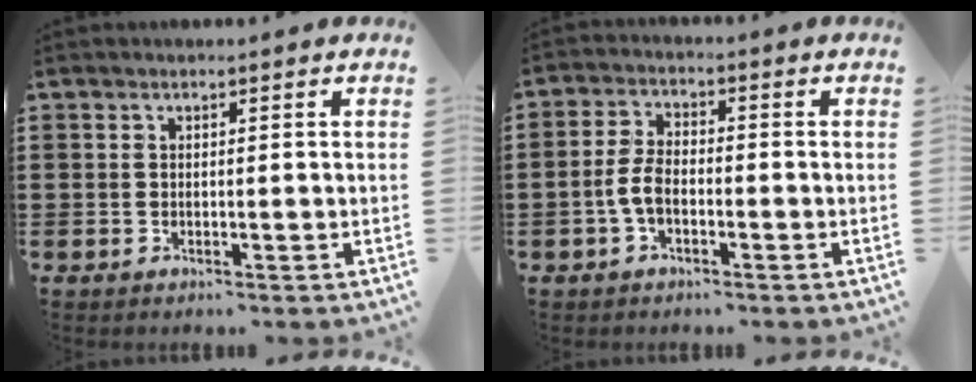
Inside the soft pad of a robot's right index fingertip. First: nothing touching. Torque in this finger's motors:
{"motor_torque": [1.07, 1.07, 0.09, 0.05]}